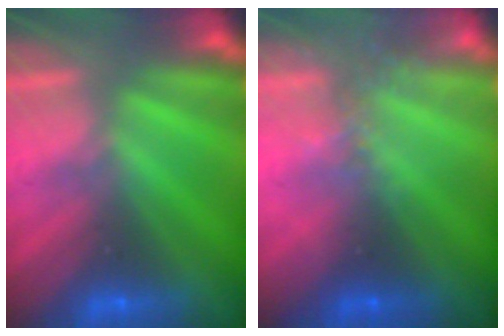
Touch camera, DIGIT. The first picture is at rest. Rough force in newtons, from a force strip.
{"total": 2.3}